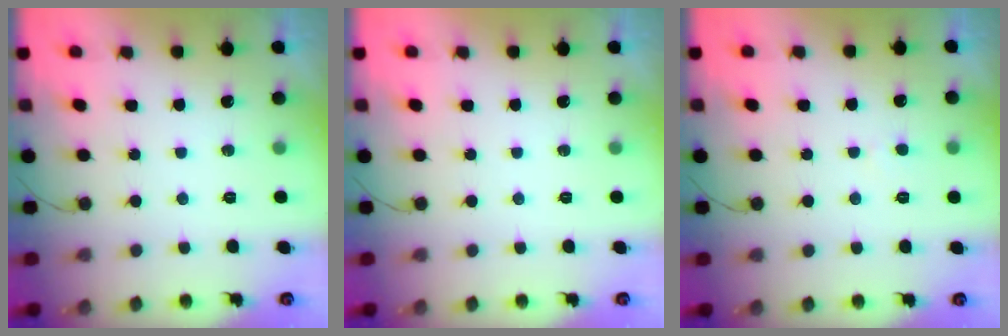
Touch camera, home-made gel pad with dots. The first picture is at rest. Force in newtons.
{"total": 0.0}
{"total": 2.1, "press": 2.1, "slide": 0.1}